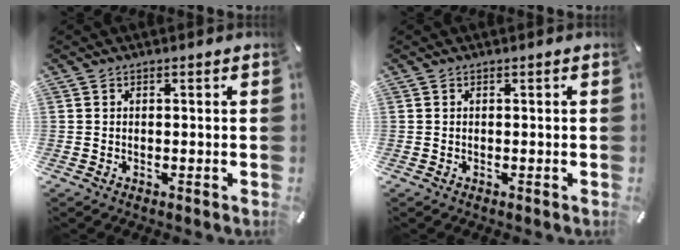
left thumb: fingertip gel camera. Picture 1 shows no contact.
{"total": 0.0}